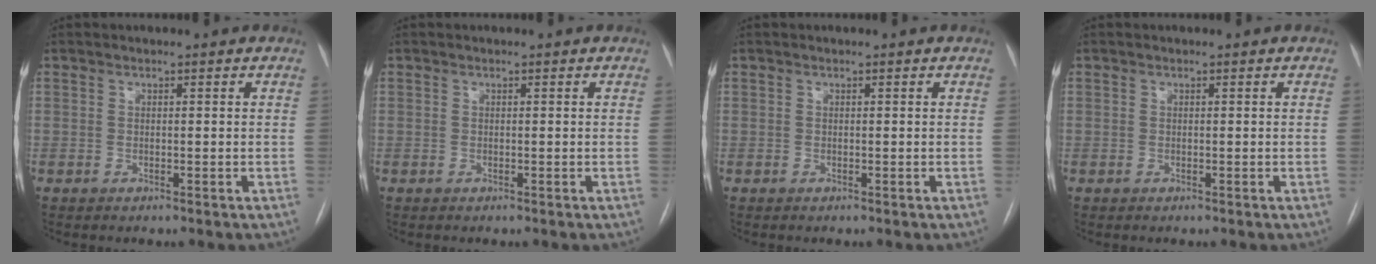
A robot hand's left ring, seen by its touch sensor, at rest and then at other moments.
{"total": 0.0}
{"total": 0.0}
{"total": 0.0}